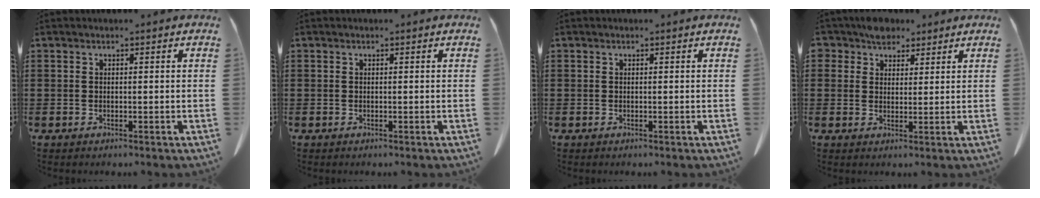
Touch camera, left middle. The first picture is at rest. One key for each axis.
{"total": 0.0}
{"total": 0.0}
{"total": 4.3, "fx": 3.3, "fy": 2.5, "fz": 1.1, "tx": -0.027, "ty": 0.008, "tz": 0.062}